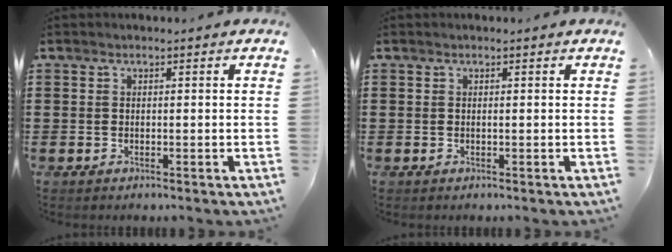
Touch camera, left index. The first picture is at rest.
{"total": 0.0}